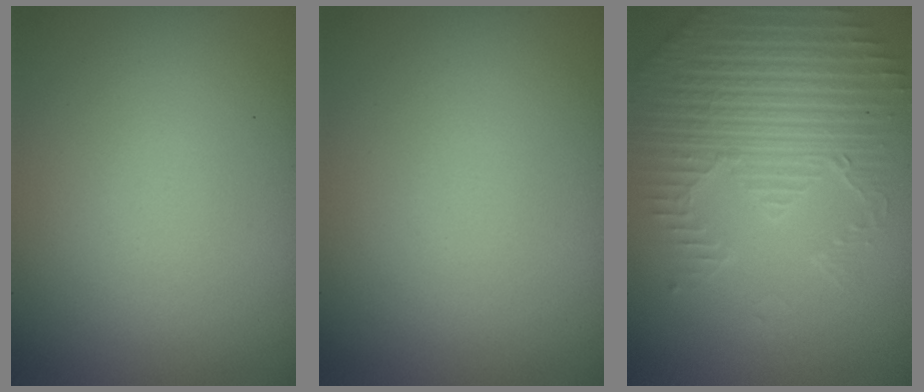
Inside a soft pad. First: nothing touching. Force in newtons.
{"total": 0.0}
{"total": 3.9, "press": 3.8, "slide": 0.8}